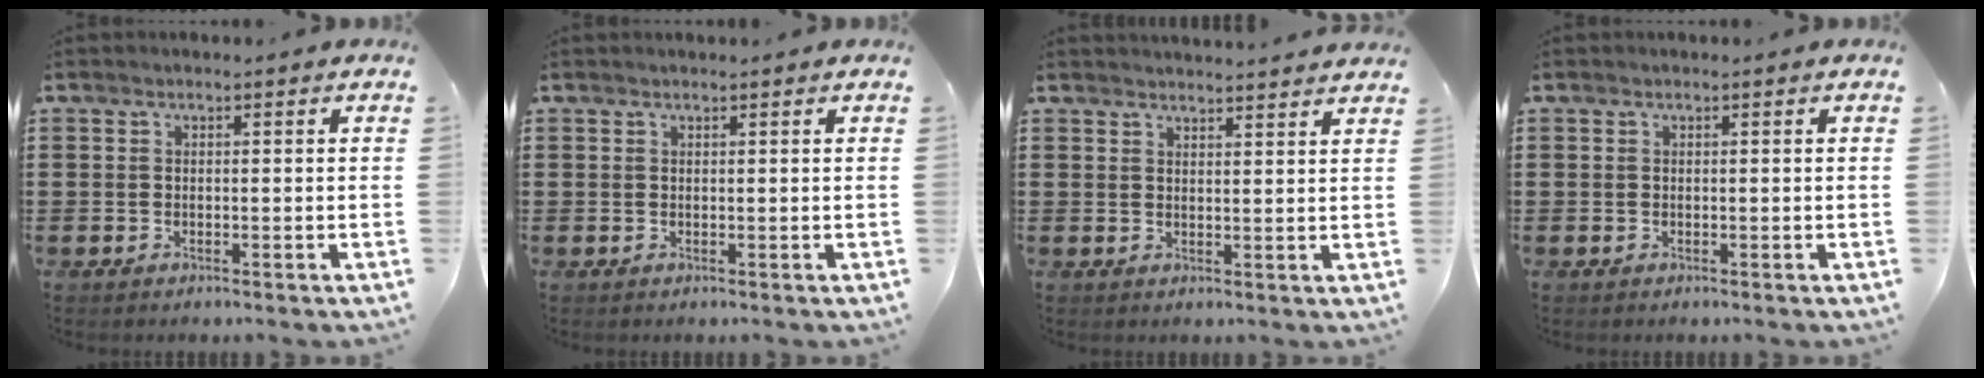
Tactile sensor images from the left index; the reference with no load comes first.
{"total": 0.0}
{"total": 2.3, "force": [2.2, -0.3, -0.1], "torque": [-0.005, -0.008, 0.043]}
{"total": 0.0}